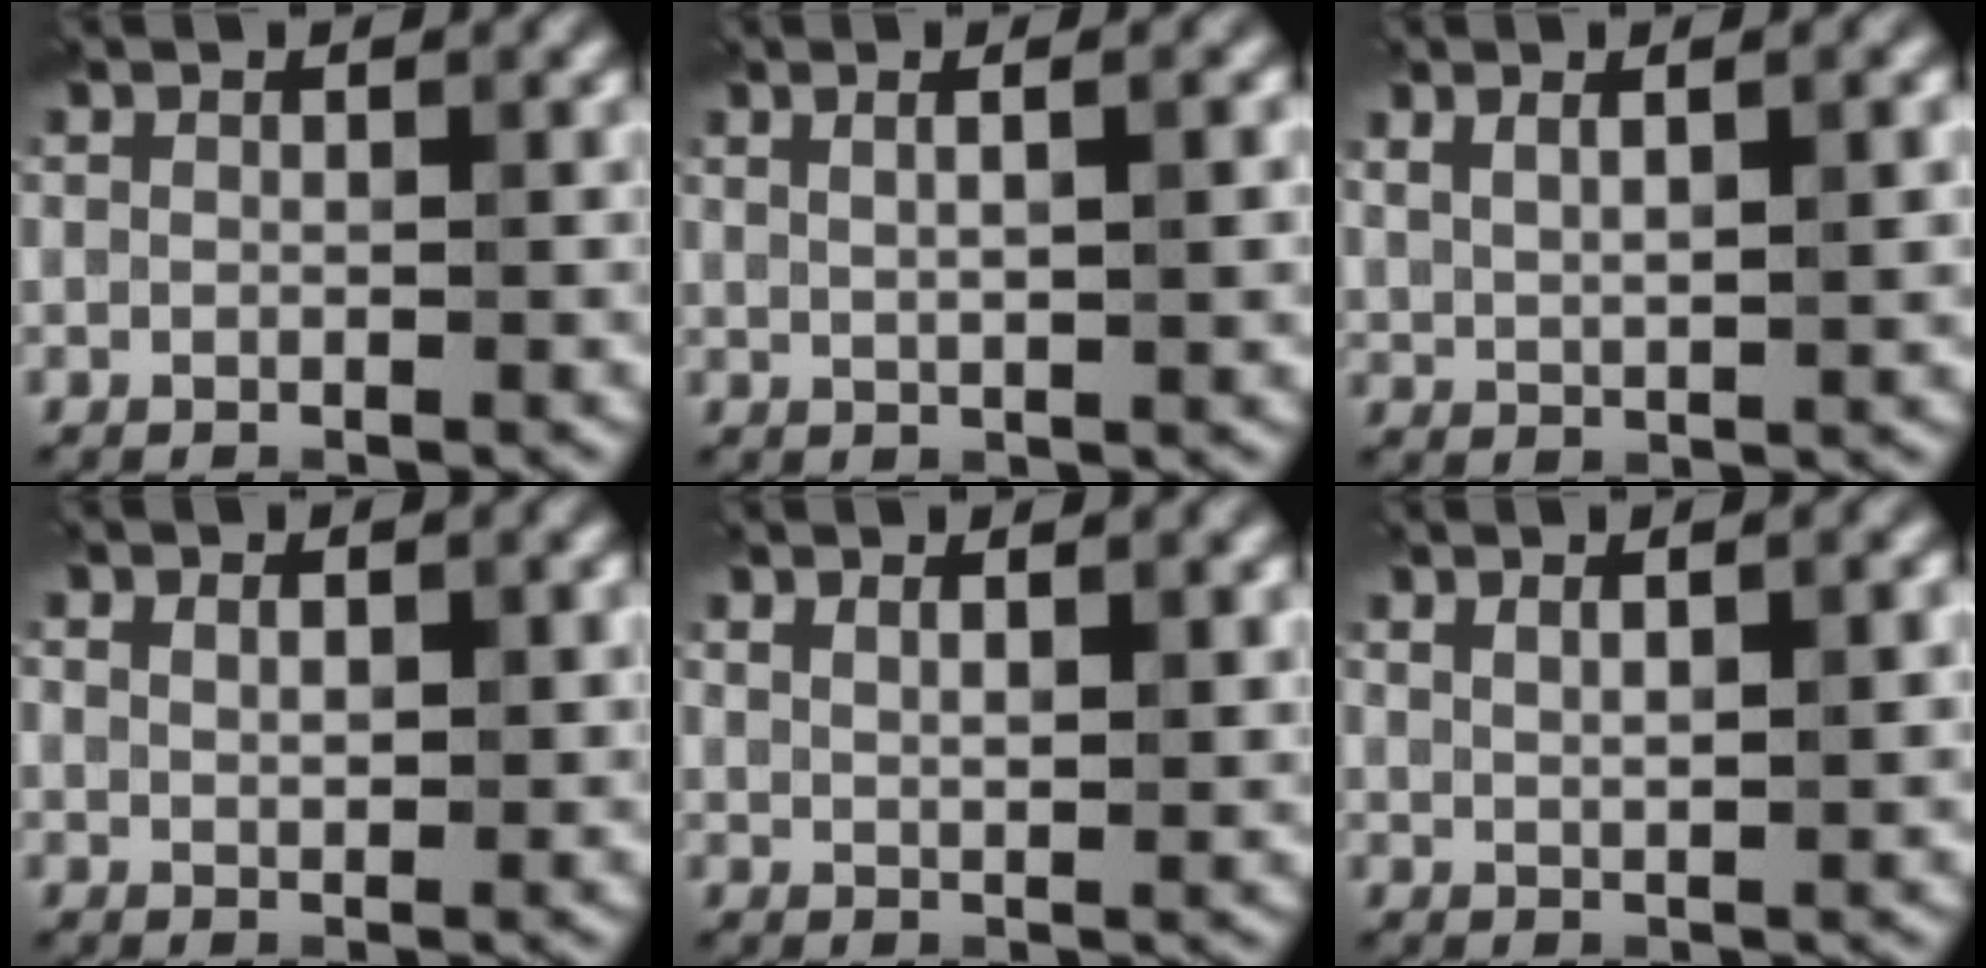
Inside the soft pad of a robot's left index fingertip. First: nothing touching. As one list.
[{"total": 4.2, "force": [1.3, 1.6, 3.6], "torque": [-0.026, 0.012, 0.000]}, {"total": 4.1, "force": [1.6, 1.3, 3.5], "torque": [-0.059, 0.002, 0.029]}, {"total": 2.4, "force": [0.8, 1.4, 1.8], "torque": [-0.028, -0.003, 0.017]}, {"total": 2.4, "force": [1.3, 0.7, 1.8], "torque": [-0.027, -0.005, 0.025]}, {"total": 3.1, "force": [1.1, 0.9, 2.8], "torque": [-0.045, 0.003, 0.020]}]